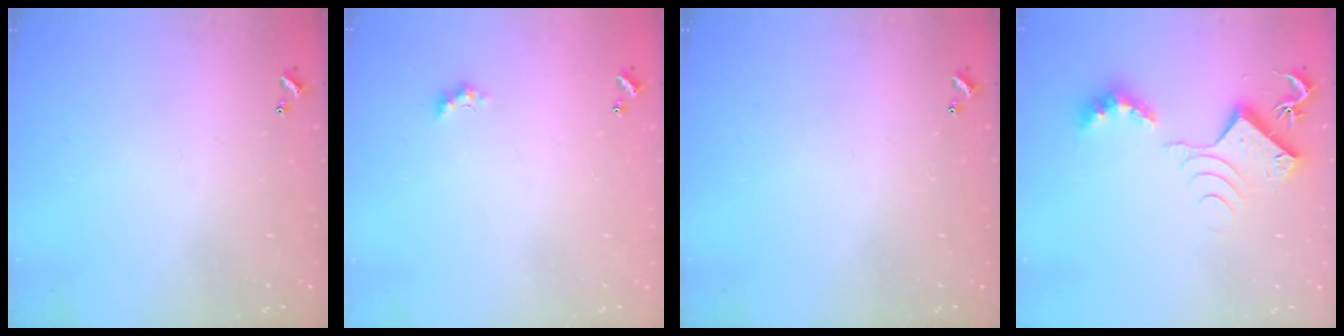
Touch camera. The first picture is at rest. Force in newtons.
{"total": 1.1, "press": 1.1, "slide": 0.4}
{"total": 0.0}
{"total": 10.4, "press": 10.3, "slide": 0.5}